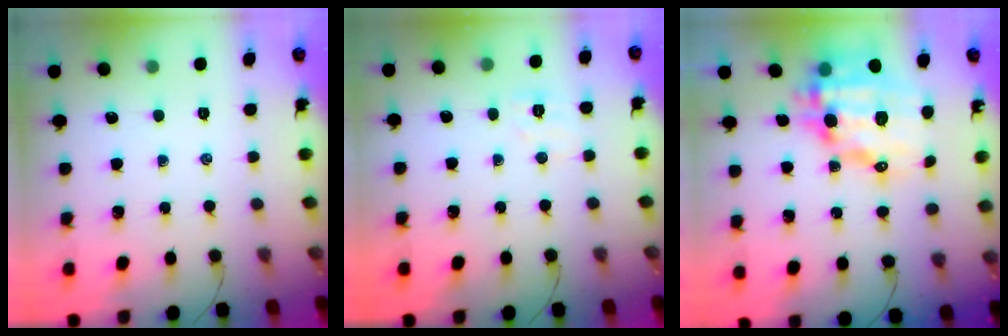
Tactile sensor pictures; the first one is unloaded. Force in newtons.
{"total": 4.1, "press": 4.0, "slide": 1.0}
{"total": 15.0, "press": 14.6, "slide": 3.5}